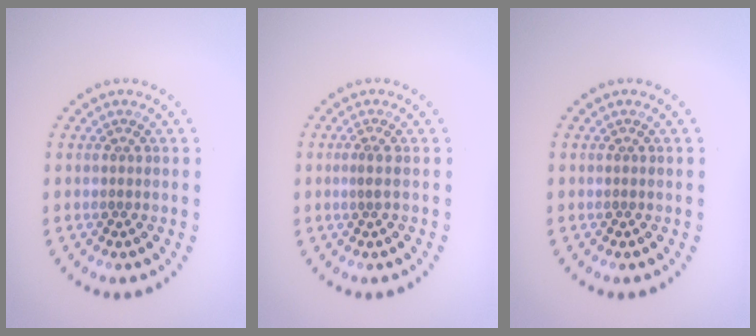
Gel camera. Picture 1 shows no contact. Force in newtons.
{"total": 0.8, "press": 0.5, "slide": 0.6}
{"total": 0.0}